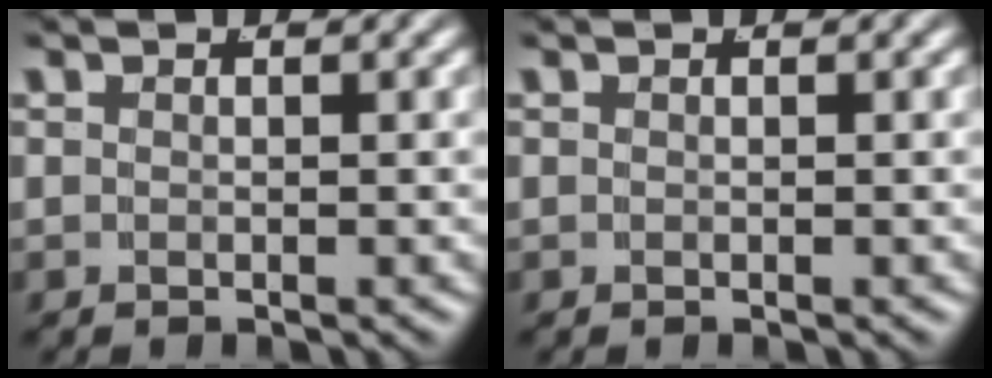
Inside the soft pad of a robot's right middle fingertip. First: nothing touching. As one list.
[{"total": 0.0}]